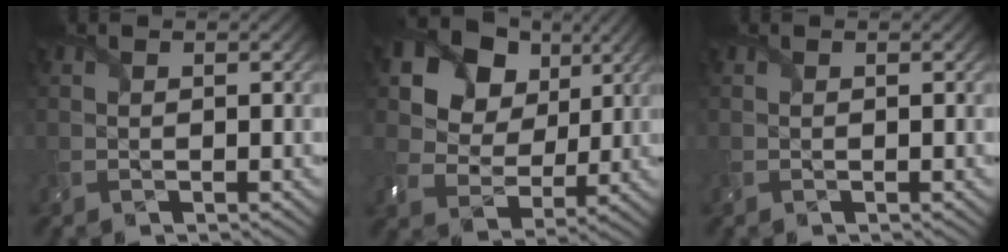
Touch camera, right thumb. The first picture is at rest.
{"total": 14.0, "force": [7.0, 10.2, 6.6], "torque": [-0.171, 0.024, 0.132]}
{"total": 0.0}